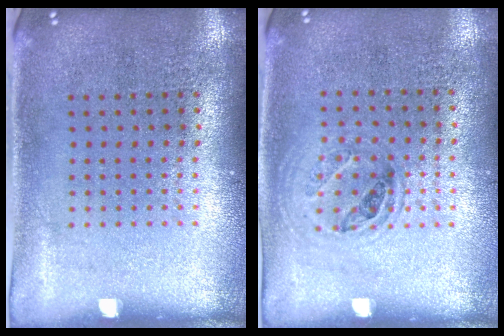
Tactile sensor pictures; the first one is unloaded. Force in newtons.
{"total": 0.9, "press": 0.8, "slide": 0.4}